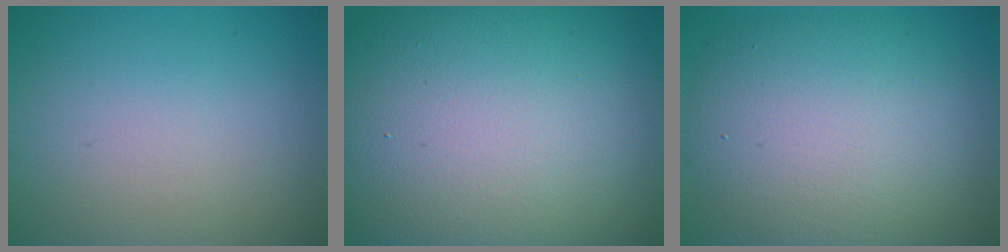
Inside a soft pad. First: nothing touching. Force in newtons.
{"total": 19.8, "press": 19.7, "slide": 1.1}
{"total": 10.3, "press": 10.3, "slide": 0.4}